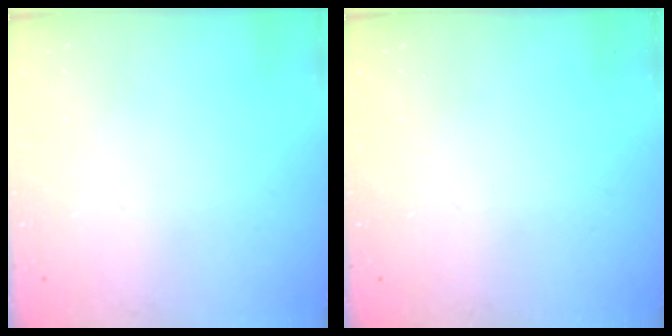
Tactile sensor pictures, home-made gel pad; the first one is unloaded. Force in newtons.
{"total": 0.0}